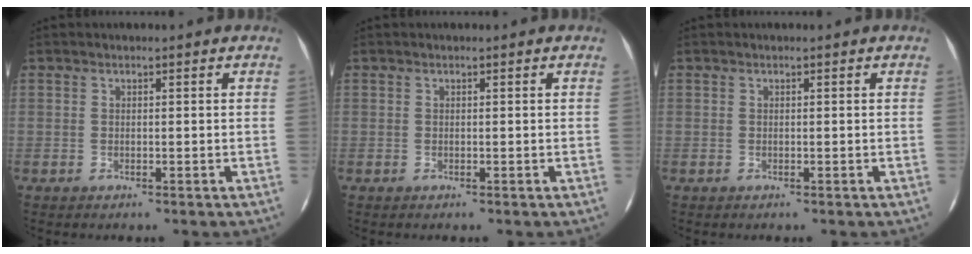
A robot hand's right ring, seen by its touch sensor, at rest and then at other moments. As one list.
[{"total": 0.0}, {"total": 0.0}]